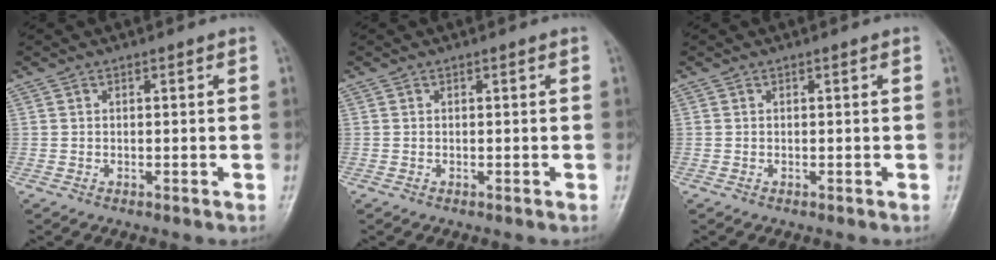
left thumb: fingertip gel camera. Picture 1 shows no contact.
{"total": 0.0}
{"total": 0.0}